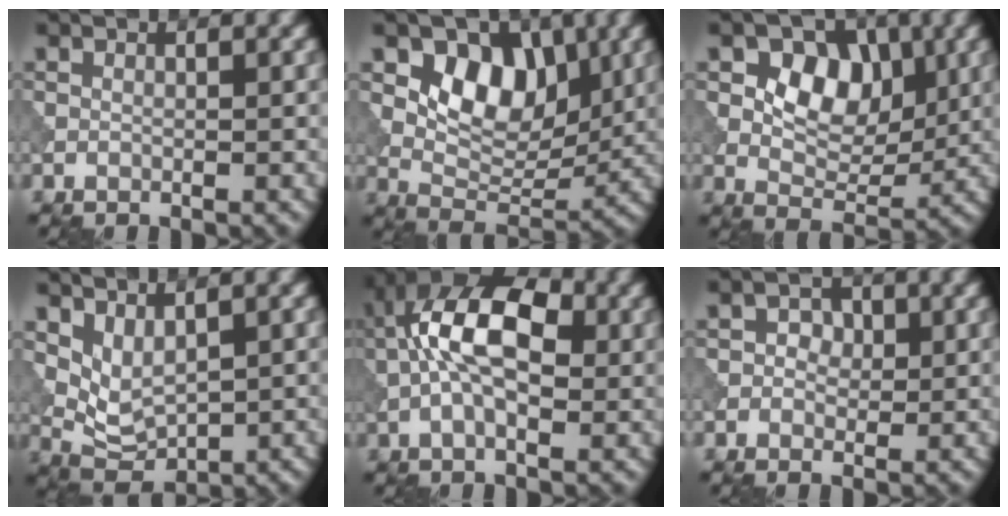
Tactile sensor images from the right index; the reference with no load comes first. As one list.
[{"total": 6.6, "force": [2.1, 4.4, 4.4], "torque": [-0.059, -0.014, 0.034]}, {"total": 5.5, "force": [1.3, 3.8, 3.6], "torque": [-0.051, -0.005, 0.013]}, {"total": 3.4, "force": [1.3, 1.8, 2.5], "torque": [-0.057, -0.016, 0.036]}, {"total": 9.7, "force": [0.6, 5.1, 8.2], "torque": [-0.162, 0.026, -0.008]}, {"total": 2.1, "force": [0.3, 1.7, 1.1], "torque": [-0.008, 0.000, -0.009]}]